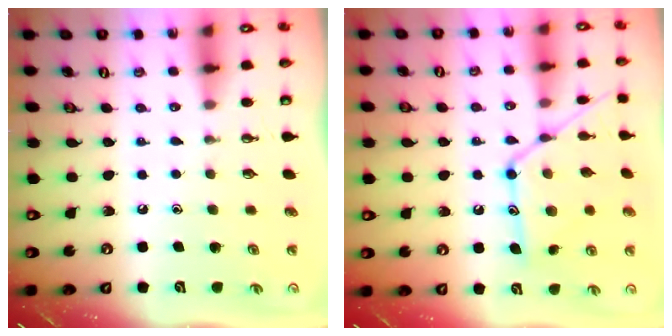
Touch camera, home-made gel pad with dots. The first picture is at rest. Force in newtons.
{"total": 14.6, "press": 14.6, "slide": 0.8}